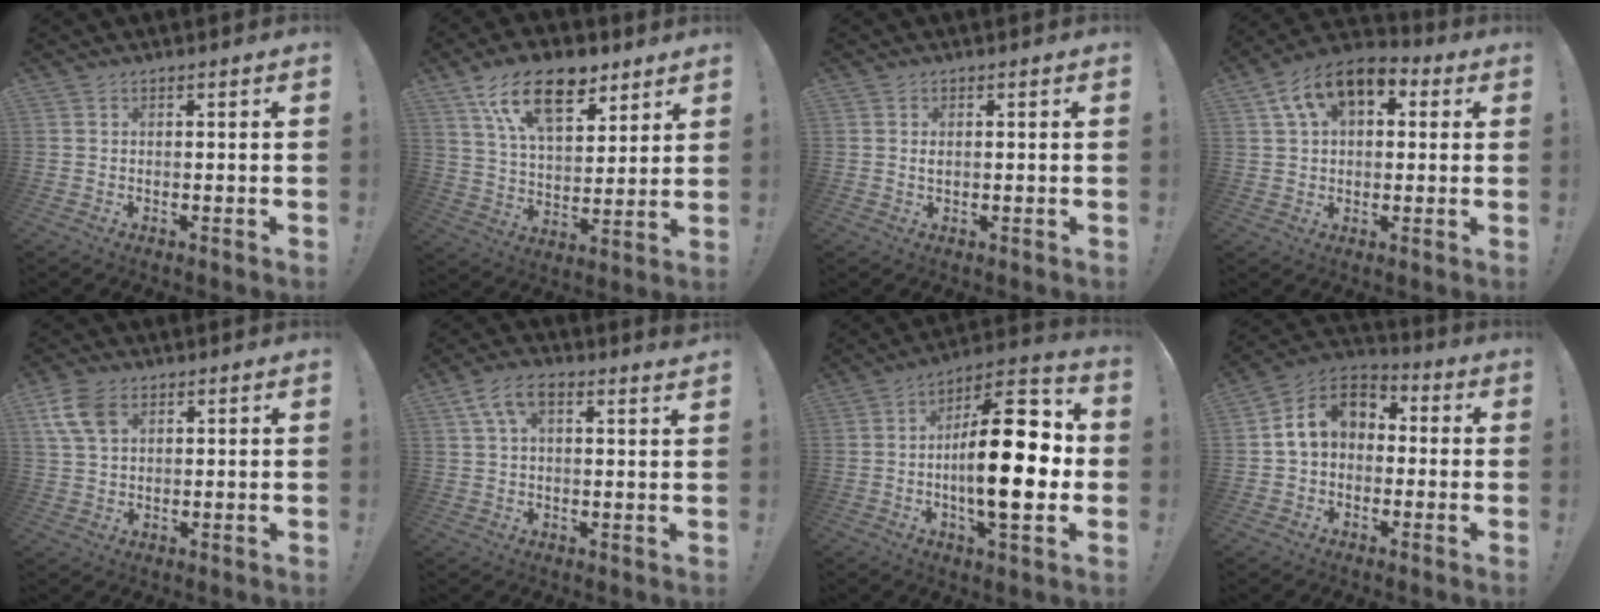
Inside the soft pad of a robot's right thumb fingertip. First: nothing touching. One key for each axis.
{"total": 18.0, "fx": 10.5, "fy": 9.5, "fz": 11.0, "tx": -0.181, "ty": -0.047, "tz": 0.189}
{"total": 0.9, "fx": 0.2, "fy": 0.4, "fz": 0.8, "tx": -0.016, "ty": 0.003, "tz": 0.003}
{"total": 12.6, "fx": 6.2, "fy": 7.4, "fz": 8.1, "tx": -0.135, "ty": -0.018, "tz": 0.117}
{"total": 8.5, "fx": 3.8, "fy": 5.4, "fz": 5.4, "tx": -0.097, "ty": -0.001, "tz": 0.075}
{"total": 7.7, "fx": 3.9, "fy": 3.5, "fz": 5.6, "tx": -0.101, "ty": 0.001, "tz": 0.074}
{"total": 22.7, "fx": -1.6, "fy": 8.5, "fz": 21.0, "tx": -0.336, "ty": 0.008, "tz": -0.029}
{"total": 11.5, "fx": 2.1, "fy": 8.4, "fz": 7.5, "tx": -0.124, "ty": 0.015, "tz": 0.043}